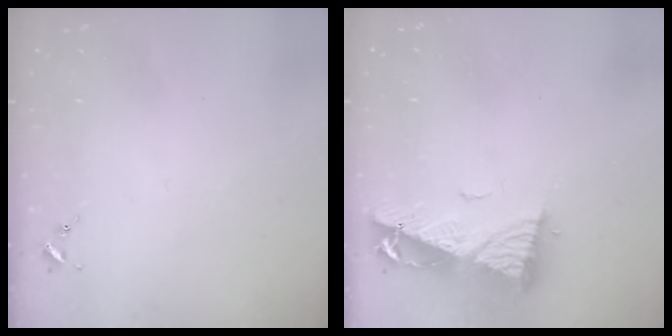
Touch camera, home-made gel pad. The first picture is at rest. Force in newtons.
{"total": 10.1, "press": 10.0, "slide": 1.2}